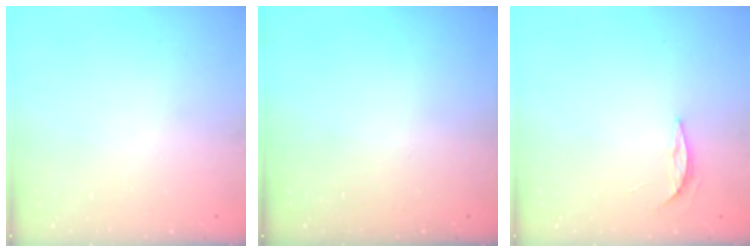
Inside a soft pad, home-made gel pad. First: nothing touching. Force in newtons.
{"total": 0.0}
{"total": 4.5, "press": 4.4, "slide": 0.4}